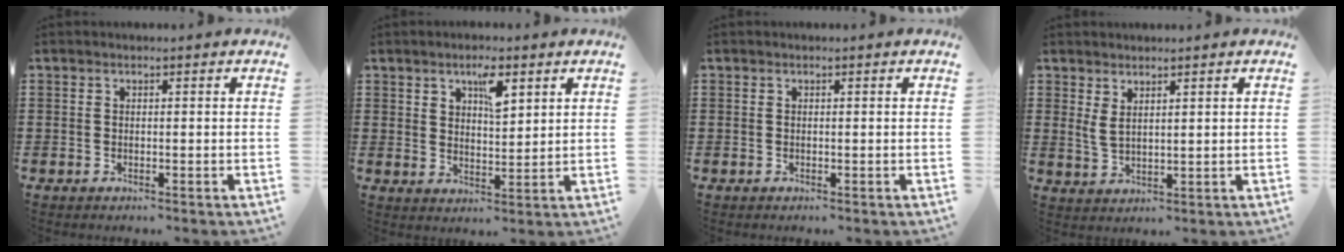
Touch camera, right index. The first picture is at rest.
{"total": 4.8, "force": [2.8, 1.7, 3.5], "torque": [-0.051, -0.003, 0.043]}
{"total": 0.0}
{"total": 2.6, "force": [1.8, 0.7, 1.7], "torque": [-0.037, 0.004, 0.033]}